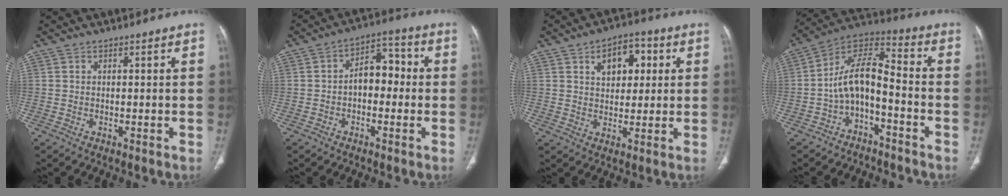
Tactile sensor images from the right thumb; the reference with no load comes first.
{"total": 7.6, "force": [-0.7, 5.0, 5.7], "torque": [-0.055, 0.035, -0.023]}
{"total": 8.5, "force": [3.0, 5.4, 5.8], "torque": [-0.043, 0.003, 0.040]}
{"total": 10.9, "force": [-4.1, 5.5, 8.5], "torque": [-0.148, 0.088, -0.081]}